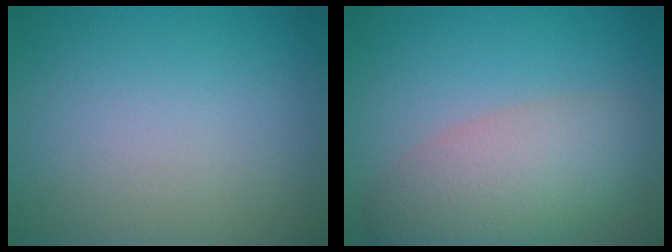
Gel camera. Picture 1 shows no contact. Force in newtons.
{"total": 6.6, "press": 6.6, "slide": 0.5}